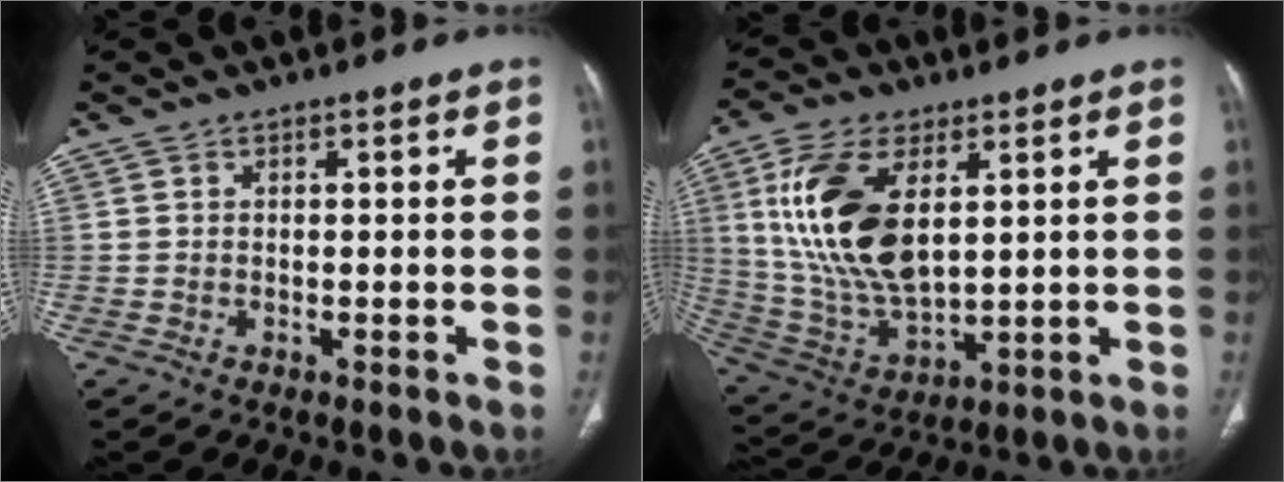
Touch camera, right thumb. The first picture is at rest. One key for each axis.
{"total": 18.3, "fx": 5.0, "fy": 9.3, "fz": 14.9, "tx": -0.296, "ty": -0.020, "tz": 0.105}